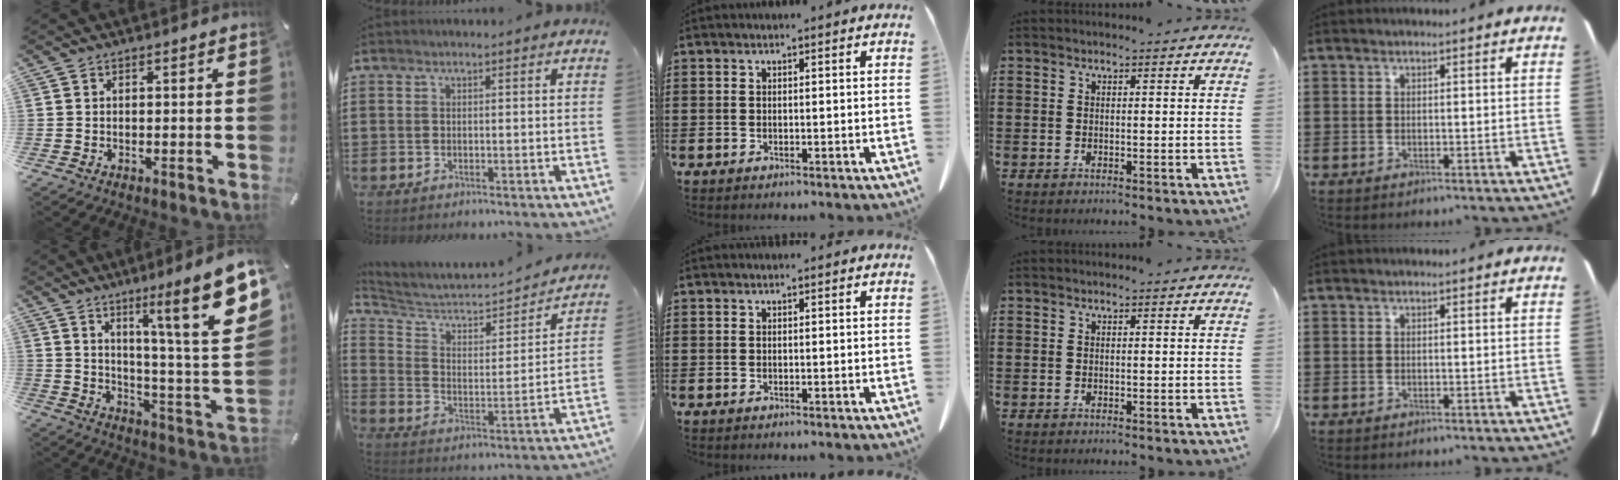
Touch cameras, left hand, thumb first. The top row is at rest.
{"thumb": {"total": 18.1, "force": [10.1, 1.3, 15.0], "torque": [-0.216, -0.088, 0.138]}, "index": {"total": 4.3, "force": [3.7, 1.2, 1.7], "torque": [-0.059, -0.030, 0.053]}}